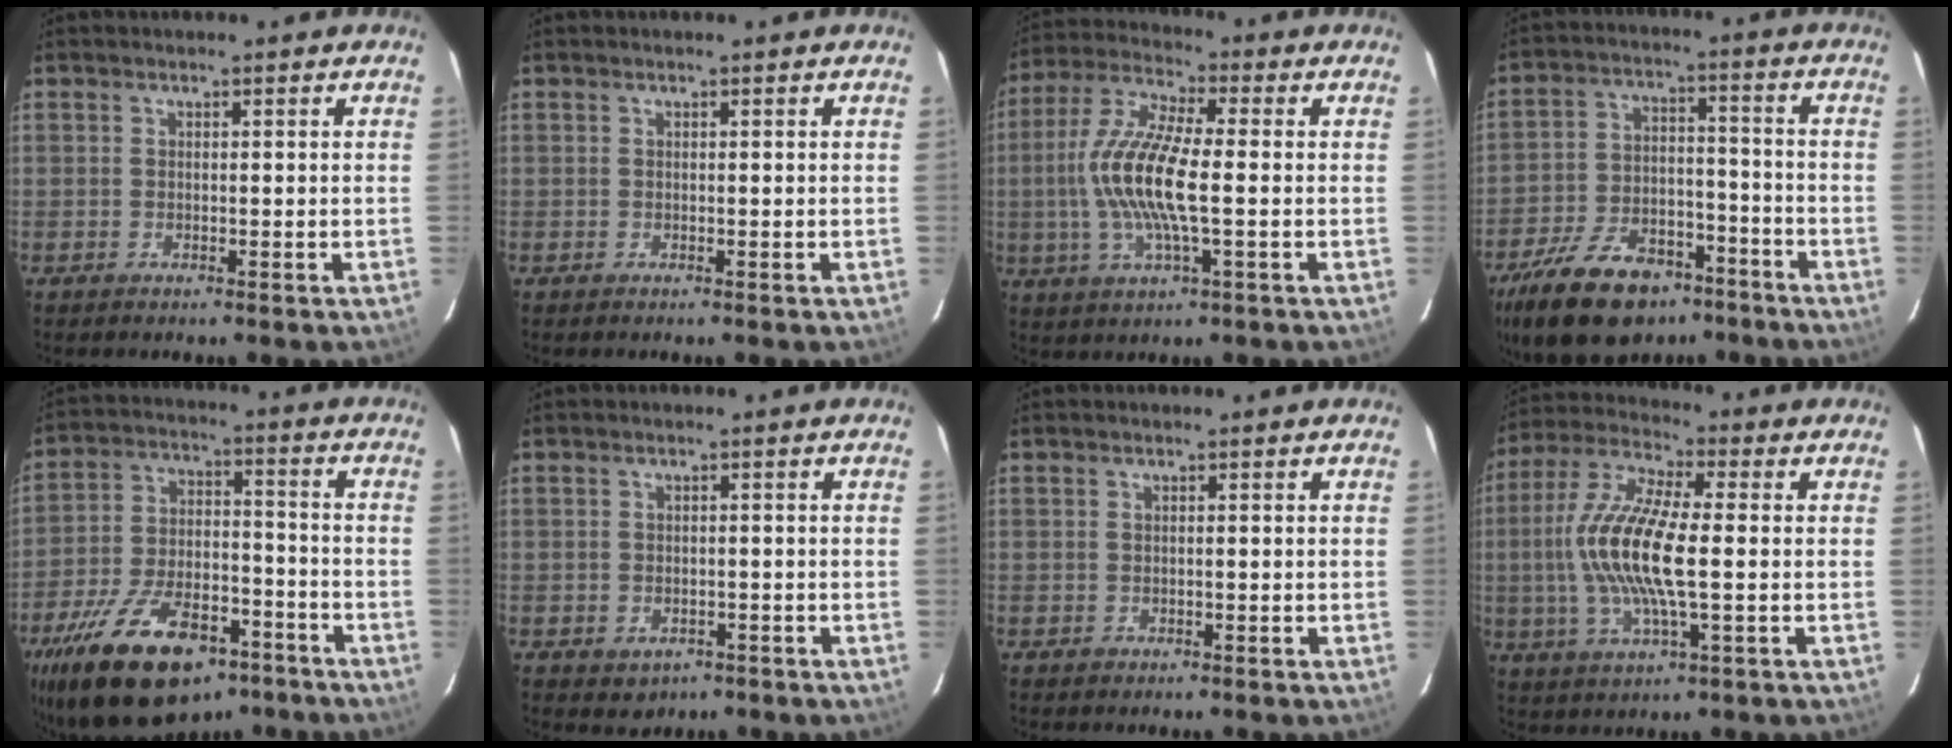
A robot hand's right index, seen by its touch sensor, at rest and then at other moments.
{"total": 0.0}
{"total": 13.9, "force": [-1.1, 3.2, 13.5], "torque": [-0.277, 0.003, -0.028]}
{"total": 20.3, "force": [-14.1, 10.4, 10.3], "torque": [-0.224, 0.001, -0.221]}
{"total": 24.4, "force": [-16.1, 11.2, 14.4], "torque": [-0.287, -0.017, -0.249]}
{"total": 3.4, "force": [-1.4, 2.9, 1.2], "torque": [-0.029, 0.000, -0.008]}
{"total": 0.7, "force": [-0.4, 0.5, 0.1], "torque": [0.001, 0.000, -0.005]}
{"total": 15.3, "force": [-0.6, 3.9, 14.8], "torque": [-0.303, 0.003, -0.019]}